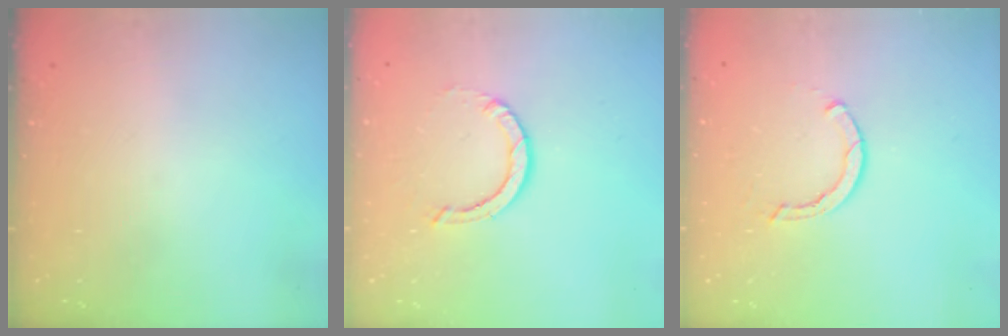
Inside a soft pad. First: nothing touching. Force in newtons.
{"total": 3.9, "press": 3.8, "slide": 0.4}
{"total": 2.3, "press": 2.3, "slide": 0.1}